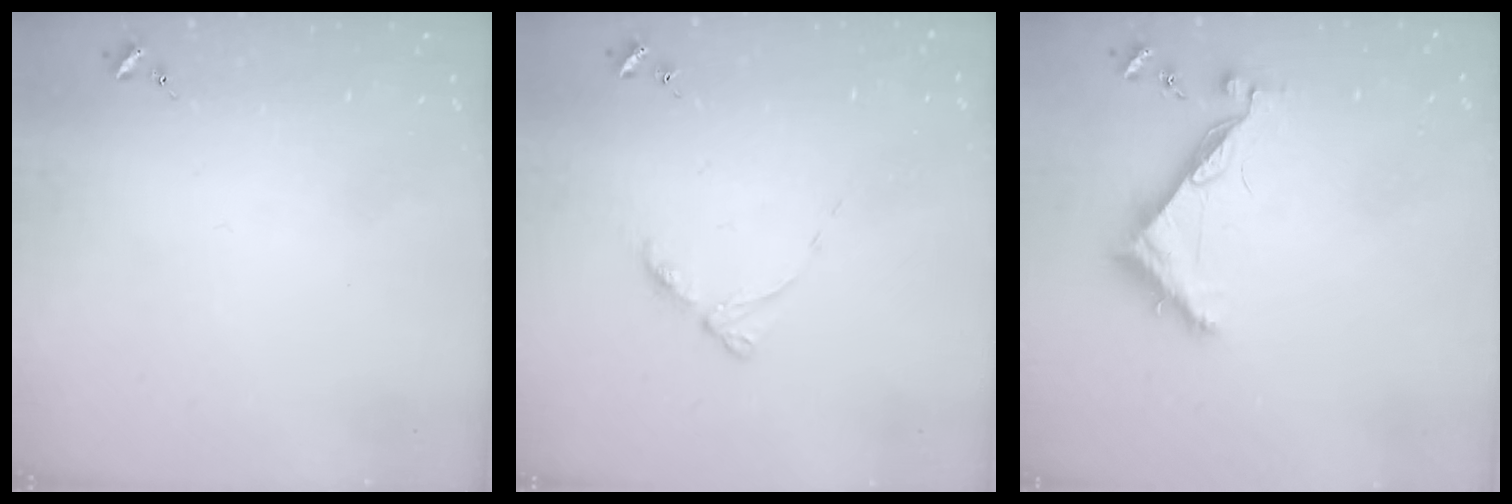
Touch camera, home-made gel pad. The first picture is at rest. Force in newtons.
{"total": 5.2, "press": 5.1, "slide": 0.6}
{"total": 7.3, "press": 7.3, "slide": 0.6}